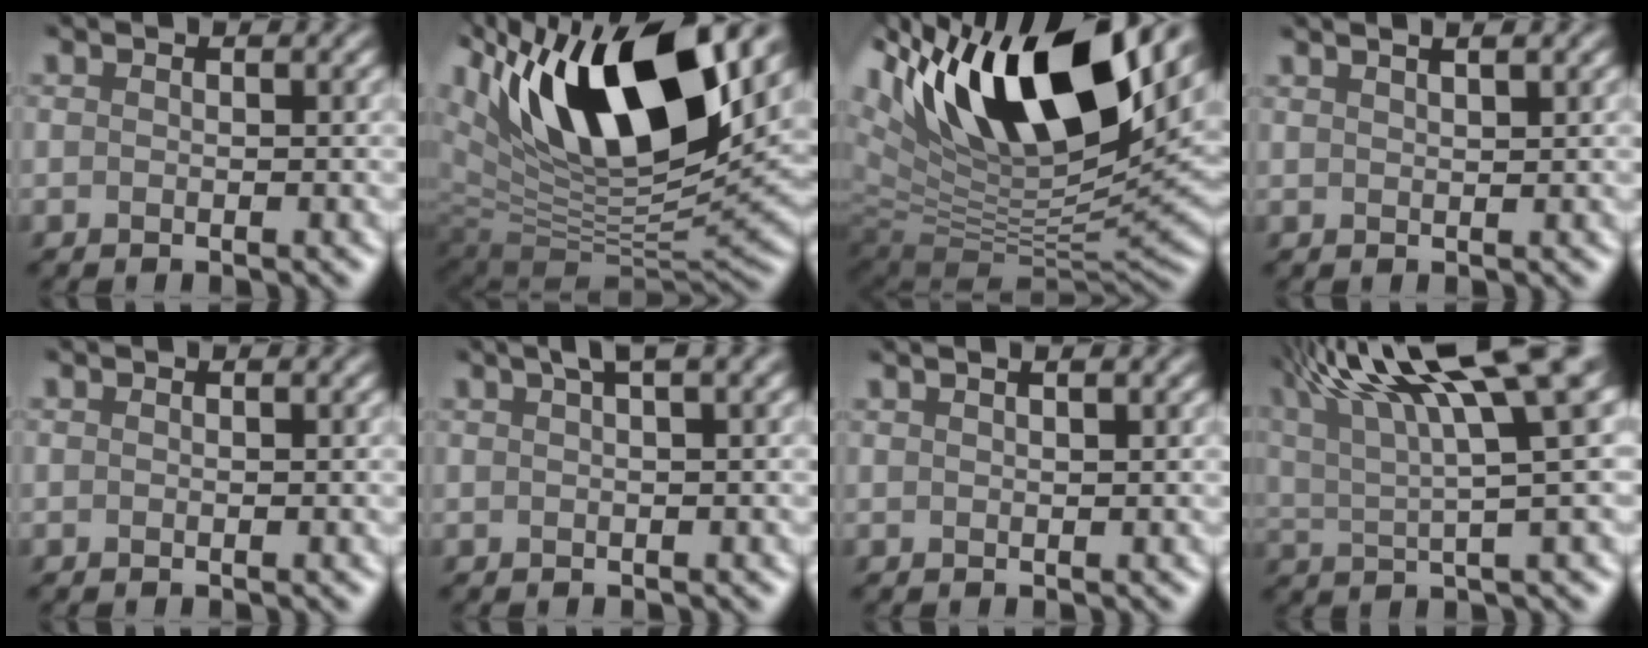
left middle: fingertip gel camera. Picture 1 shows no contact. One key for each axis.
{"total": 14.1, "fx": 7.1, "fy": 5.6, "fz": 10.8, "tx": -0.201, "ty": 0.003, "tz": 0.139}
{"total": 14.2, "fx": 6.6, "fy": 5.5, "fz": 11.3, "tx": -0.224, "ty": 0.009, "tz": 0.129}
{"total": 2.9, "fx": 2.1, "fy": 0.9, "fz": 1.7, "tx": -0.011, "ty": 0.030, "tz": 0.013}
{"total": 0.0}
{"total": 1.6, "fx": 0.8, "fy": -0.4, "fz": 1.4, "tx": -0.030, "ty": 0.008, "tz": 0.024}
{"total": 1.9, "fx": 1.3, "fy": 0.6, "fz": 1.2, "tx": -0.007, "ty": 0.019, "tz": 0.004}
{"total": 12.2, "fx": 6.9, "fy": 2.0, "fz": 9.9, "tx": -0.177, "ty": 0.017, "tz": 0.134}